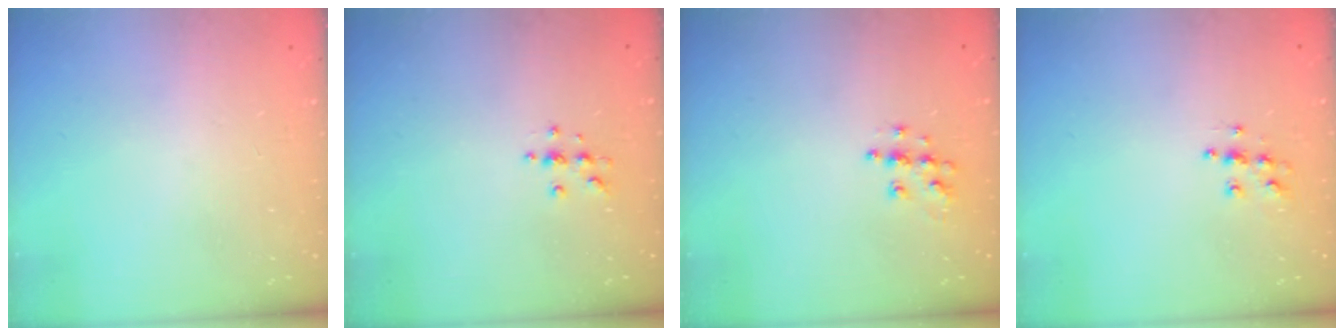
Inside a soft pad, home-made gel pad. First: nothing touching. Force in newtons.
{"total": 4.7, "press": 4.6, "slide": 0.5}
{"total": 7.4, "press": 7.4, "slide": 0.2}
{"total": 6.2, "press": 6.2, "slide": 0.2}